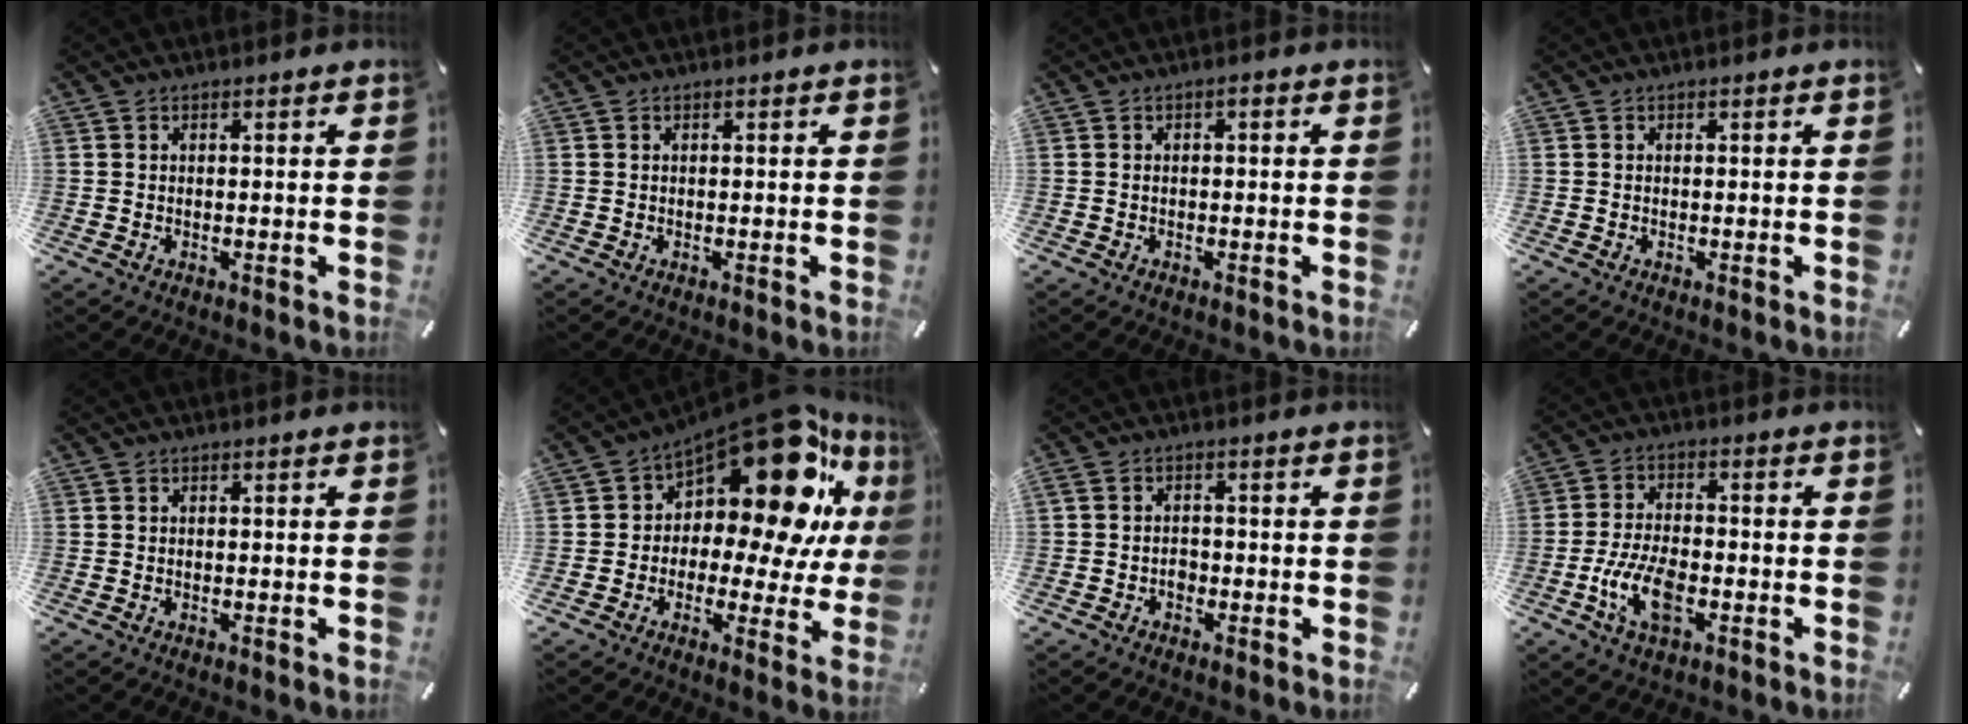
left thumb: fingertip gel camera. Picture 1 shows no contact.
{"total": 0.0}
{"total": 1.0, "force": [-0.4, 0.4, 0.8], "torque": [-0.017, 0.001, -0.007]}
{"total": 0.0}
{"total": 0.0}
{"total": 19.3, "force": [9.2, 10.0, 13.7], "torque": [-0.195, -0.085, 0.147]}
{"total": 2.2, "force": [-1.0, 1.7, 0.9], "torque": [-0.018, 0.007, -0.021]}
{"total": 9.6, "force": [-3.5, 4.9, 7.5], "torque": [-0.164, 0.003, -0.061]}